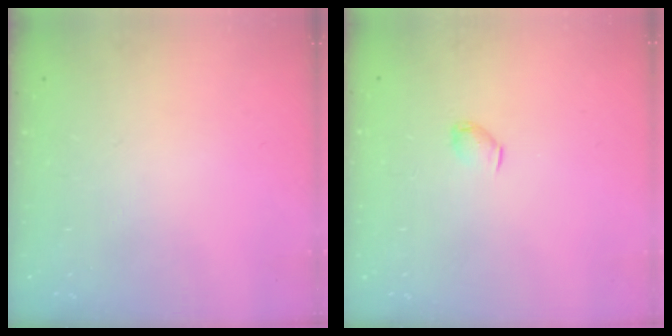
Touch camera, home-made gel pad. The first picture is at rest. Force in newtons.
{"total": 3.0, "press": 3.0, "slide": 0.5}